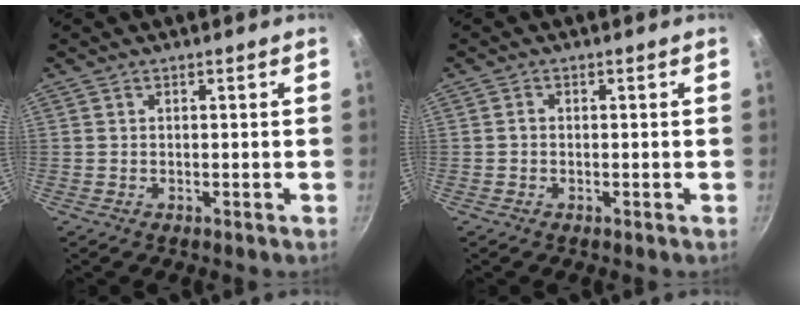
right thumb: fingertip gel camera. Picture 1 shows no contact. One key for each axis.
{"total": 0.7, "fx": -0.2, "fy": 0.6, "fz": 0.4, "tx": -0.006, "ty": 0.005, "tz": -0.004}